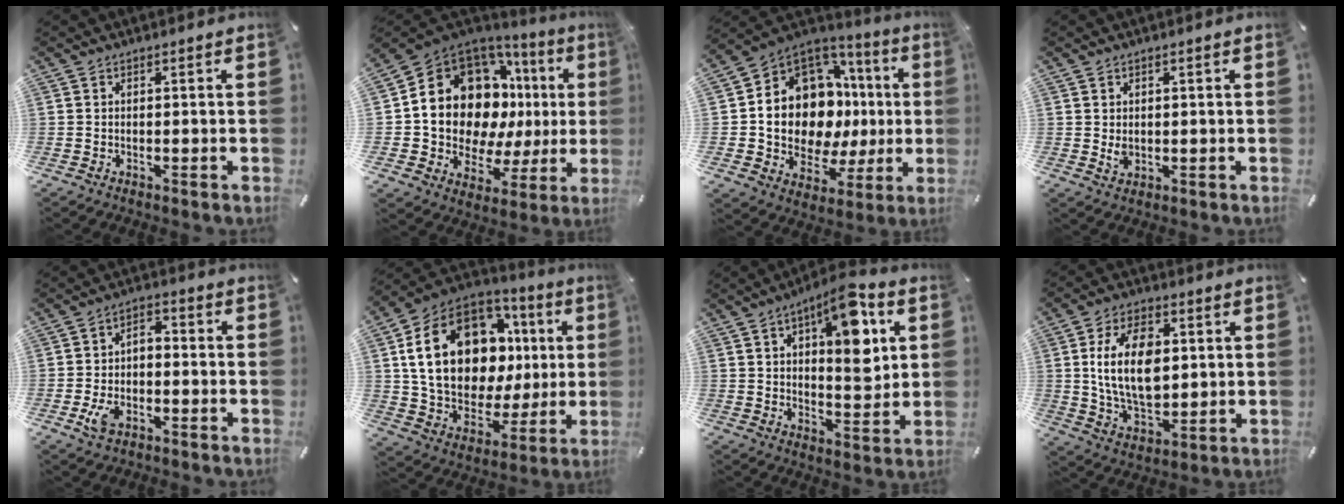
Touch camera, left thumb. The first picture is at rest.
{"total": 18.3, "force": [5.4, 13.8, 10.7], "torque": [-0.186, -0.054, 0.111]}
{"total": 15.1, "force": [1.3, 12.0, 9.2], "torque": [-0.169, -0.045, 0.029]}
{"total": 2.4, "force": [0.3, 2.0, 1.3], "torque": [-0.023, -0.004, 0.004]}
{"total": 7.0, "force": [-3.1, 4.2, 4.6], "torque": [-0.100, 0.014, -0.059]}
{"total": 23.9, "force": [6.8, 16.7, 15.6], "torque": [-0.286, -0.028, 0.132]}
{"total": 14.6, "force": [6.3, 7.1, 11.1], "torque": [-0.143, -0.029, 0.103]}
{"total": 15.4, "force": [2.5, 10.0, 11.5], "torque": [-0.237, 0.005, 0.040]}